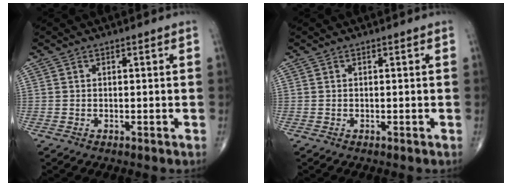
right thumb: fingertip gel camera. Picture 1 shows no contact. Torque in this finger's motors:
{"motor_torque": [-0.01, 0.01, -0.03, -0.02, 0.00]}